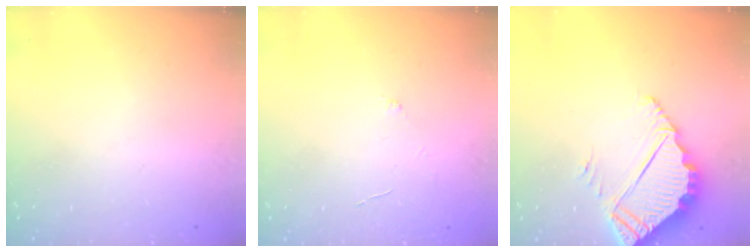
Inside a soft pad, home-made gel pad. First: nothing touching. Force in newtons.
{"total": 2.8, "press": 2.8, "slide": 0.3}
{"total": 5.8, "press": 5.8, "slide": 0.2}